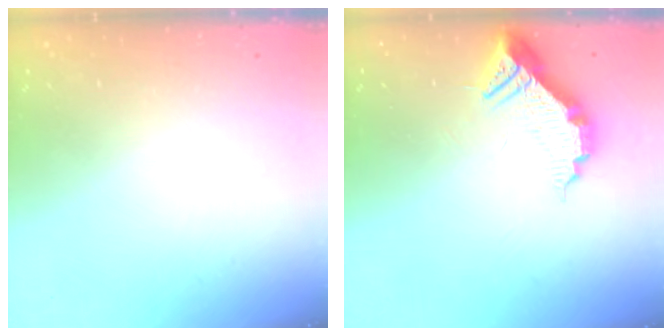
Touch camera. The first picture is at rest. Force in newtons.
{"total": 11.0, "press": 11.0, "slide": 0.9}